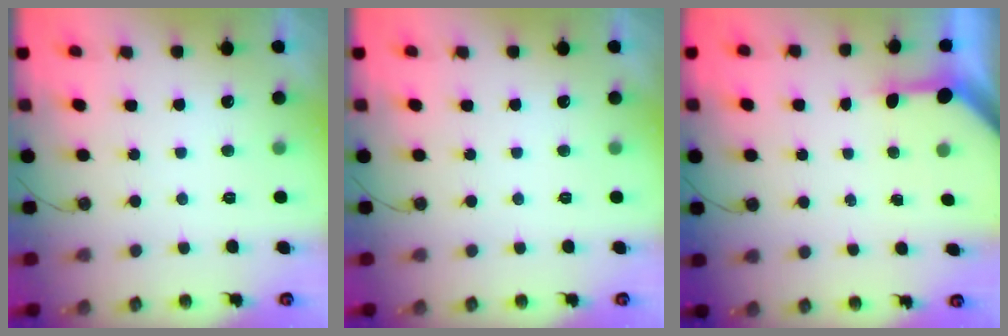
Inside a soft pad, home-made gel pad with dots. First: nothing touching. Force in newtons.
{"total": 0.0}
{"total": 3.5, "press": 3.5, "slide": 0.4}